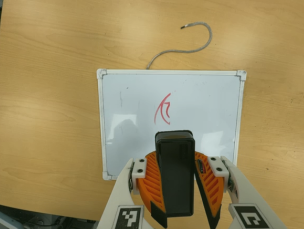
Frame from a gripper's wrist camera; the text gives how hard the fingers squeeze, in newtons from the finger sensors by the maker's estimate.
{"total": 11.9, "left": 11.6, "right": 12.2}